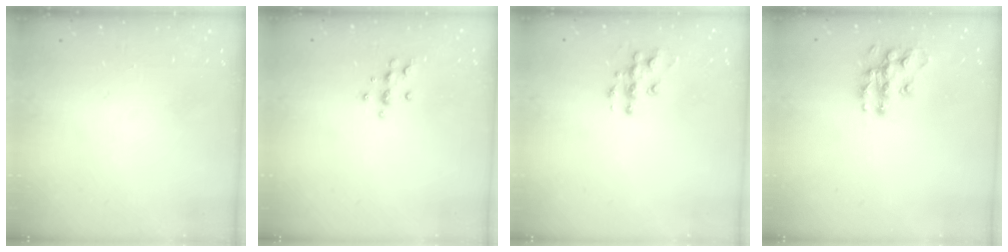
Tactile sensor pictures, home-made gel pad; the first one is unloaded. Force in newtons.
{"total": 7.5, "press": 7.4, "slide": 1.3}
{"total": 8.3, "press": 8.2, "slide": 0.5}
{"total": 10.4, "press": 10.4, "slide": 0.4}